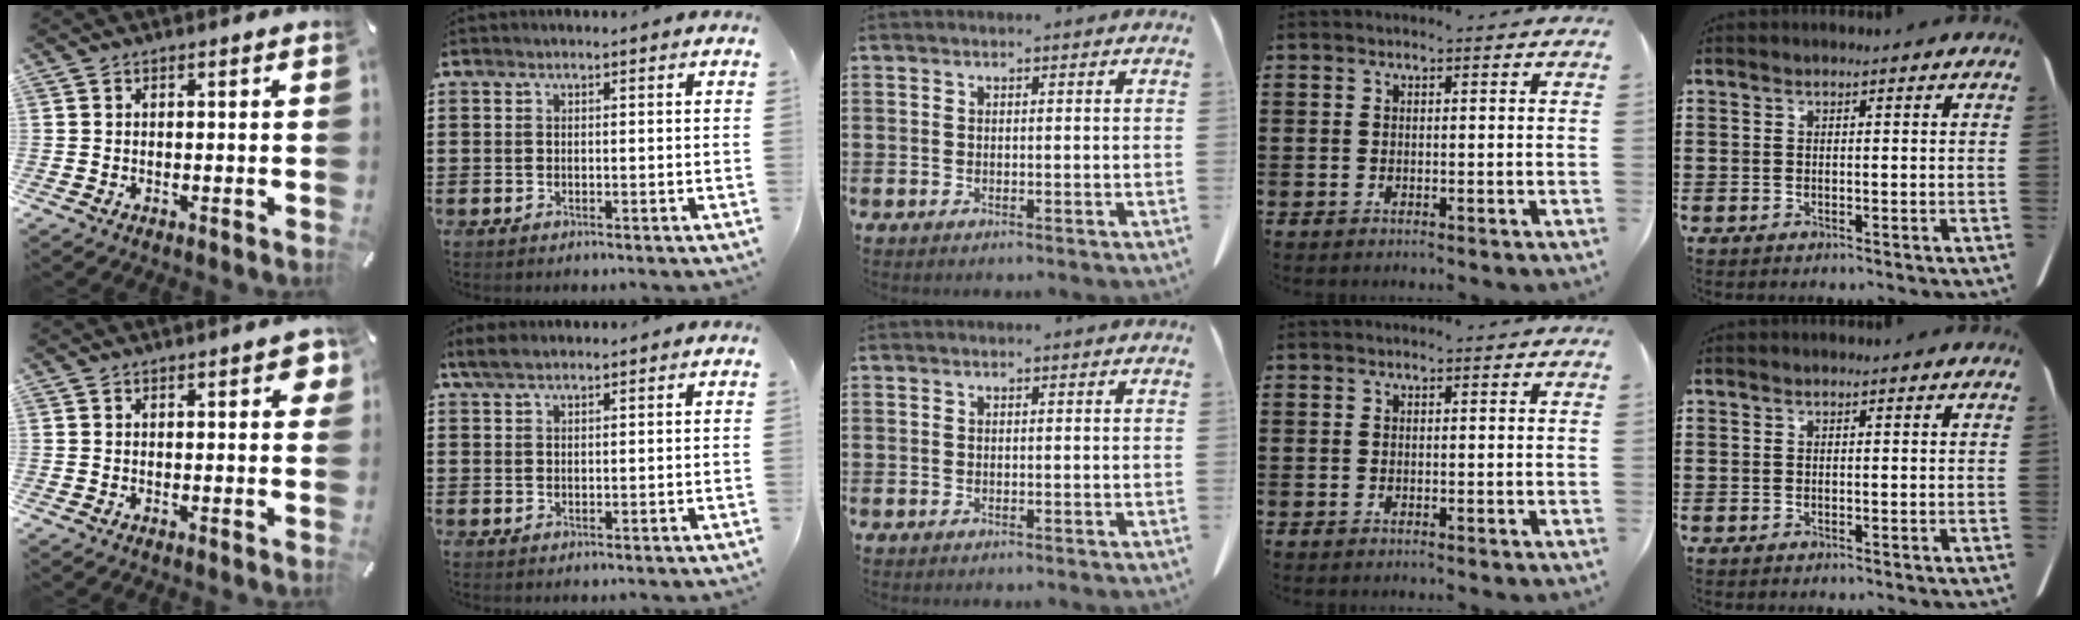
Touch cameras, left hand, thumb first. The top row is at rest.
{"thumb": {"total": 3.8, "force": [1.3, 1.6, 3.2], "torque": [-0.040, -0.001, 0.017]}, "index": {"total": 2.5, "force": [1.9, 0.7, 1.5], "torque": [-0.033, 0.003, 0.036]}}